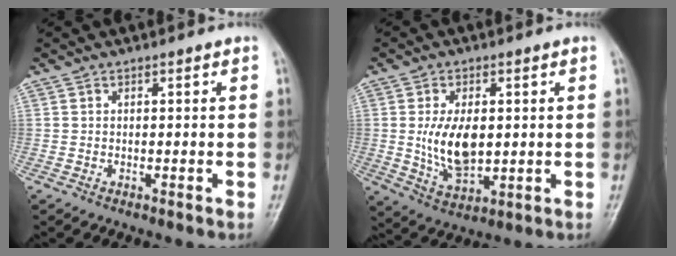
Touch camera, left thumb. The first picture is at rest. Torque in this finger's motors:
{"motor_torque": [1.67, 1.72, 1.07, -0.11, 0.14]}